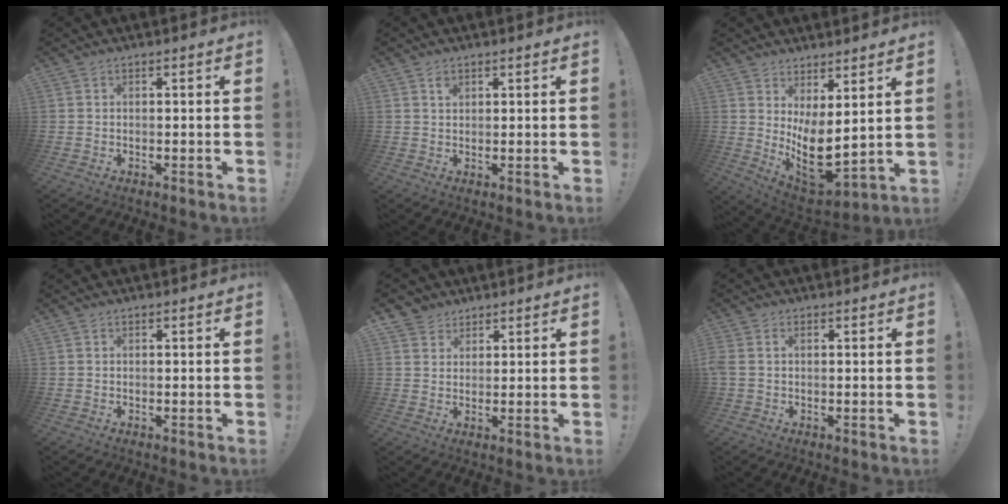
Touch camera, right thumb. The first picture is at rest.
{"total": 1.6, "force": [1.0, 1.0, 0.7], "torque": [-0.006, -0.004, 0.017]}
{"total": 11.4, "force": [1.6, 5.3, 9.9], "torque": [-0.149, -0.047, 0.041]}
{"total": 0.0}
{"total": 4.2, "force": [3.0, 2.9, 0.0], "torque": [-0.003, -0.018, 0.059]}
{"total": 1.9, "force": [0.4, 1.3, 1.3], "torque": [-0.031, 0.006, 0.009]}